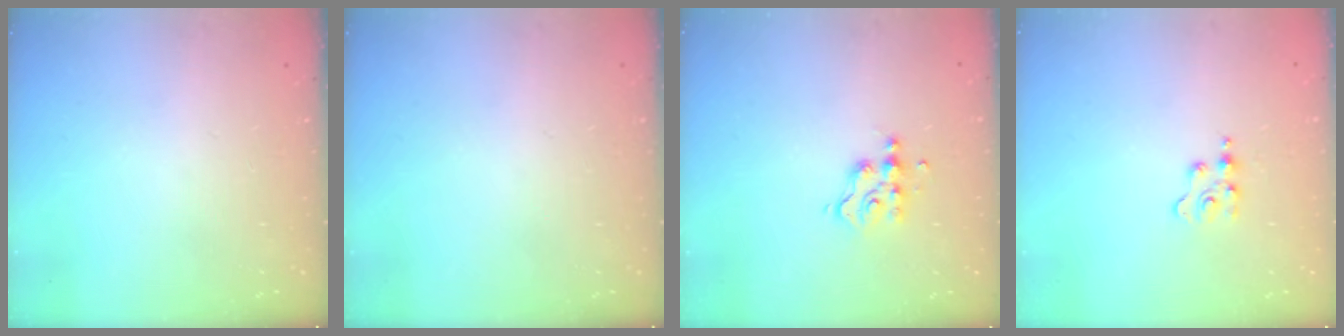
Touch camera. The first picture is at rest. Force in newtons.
{"total": 0.0}
{"total": 5.0, "press": 5.0, "slide": 0.3}
{"total": 2.8, "press": 2.8, "slide": 0.4}